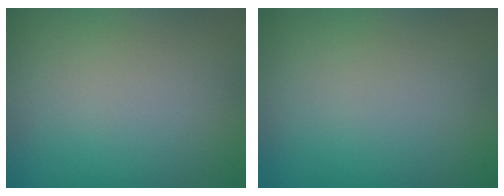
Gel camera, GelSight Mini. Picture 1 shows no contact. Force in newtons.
{"total": 0.0}